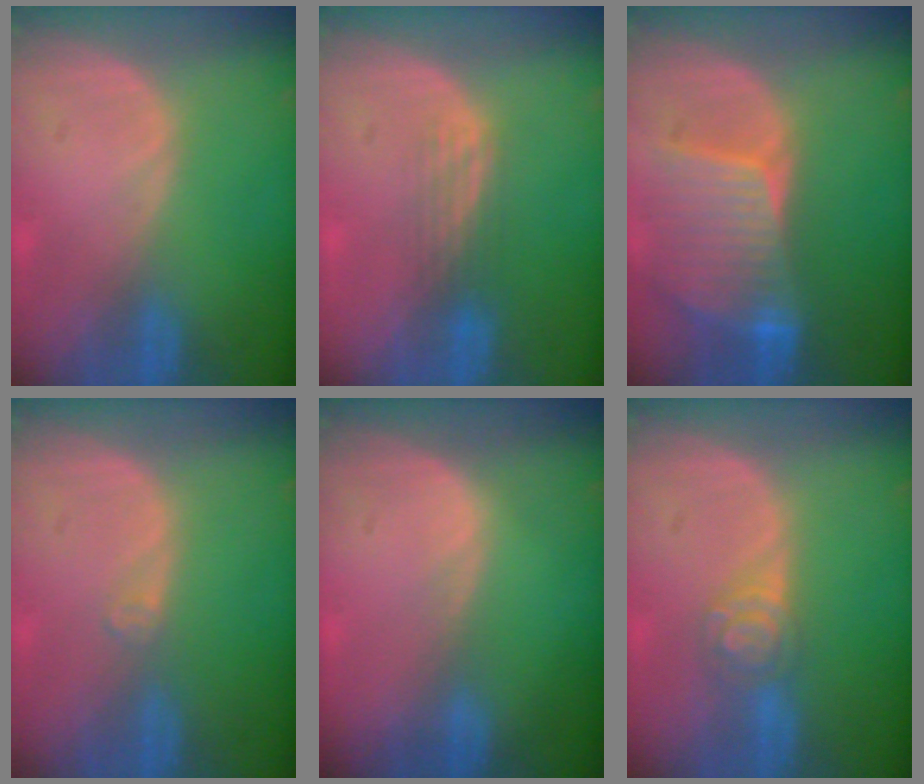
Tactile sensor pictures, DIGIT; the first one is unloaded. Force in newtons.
{"total": 2.8, "press": 2.5, "slide": 1.3}
{"total": 8.8, "press": 7.8, "slide": 4.1}
{"total": 1.1, "press": 0.8, "slide": 0.7}
{"total": 0.5, "press": 0.3, "slide": 0.4}
{"total": 4.1, "press": 4.0, "slide": 0.9}